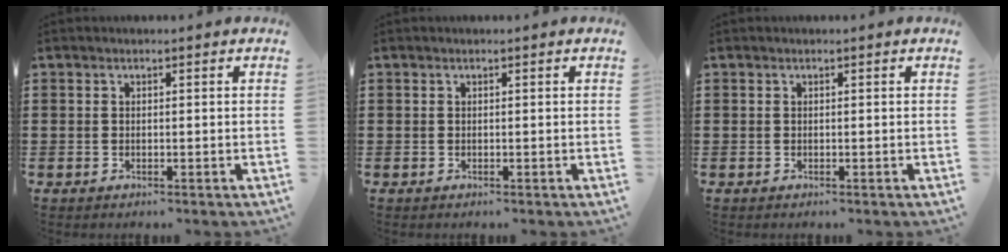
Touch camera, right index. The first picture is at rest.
{"total": 0.0}
{"total": 0.0}